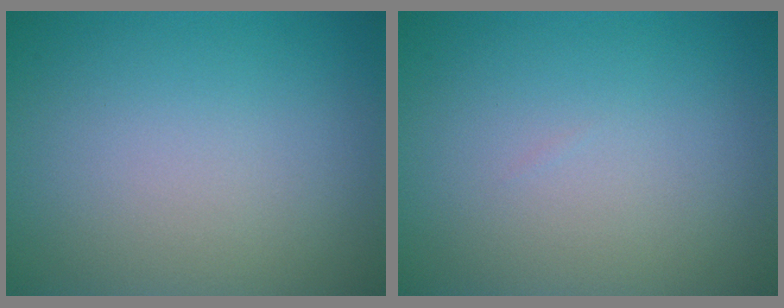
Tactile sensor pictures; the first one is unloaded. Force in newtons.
{"total": 0.0}